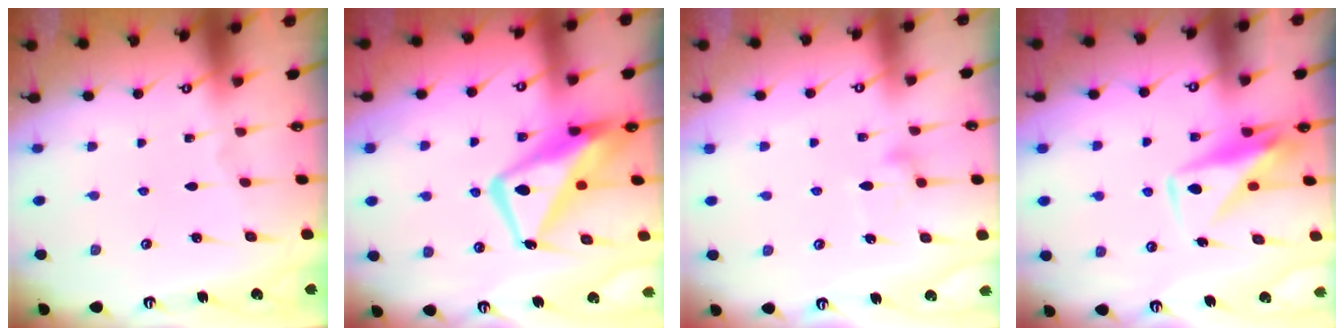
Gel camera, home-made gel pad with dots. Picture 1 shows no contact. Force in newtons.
{"total": 13.9, "press": 13.8, "slide": 2.2}
{"total": 11.3, "press": 11.2, "slide": 0.6}
{"total": 9.1, "press": 9.1, "slide": 0.6}